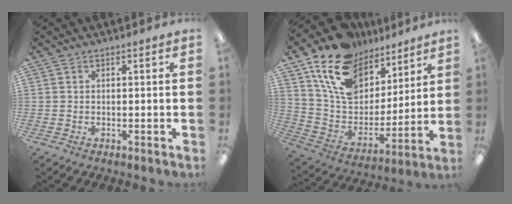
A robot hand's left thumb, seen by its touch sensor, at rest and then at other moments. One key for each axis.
{"total": 17.8, "fx": 11.2, "fy": 11.2, "fz": 8.0, "tx": -0.159, "ty": -0.054, "tz": 0.210}